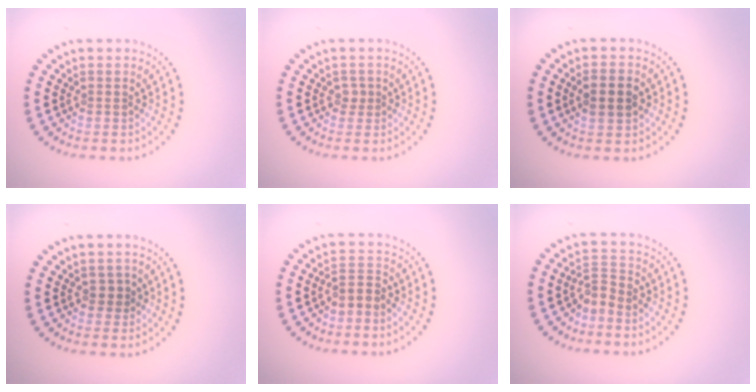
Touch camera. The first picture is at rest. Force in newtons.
{"total": 1.0, "press": 0.8, "slide": 0.7}
{"total": 2.7, "press": 2.7, "slide": 0.2}
{"total": 1.2, "press": 1.1, "slide": 0.4}
{"total": 2.0, "press": 1.5, "slide": 1.3}
{"total": 2.2, "press": 1.5, "slide": 1.6}